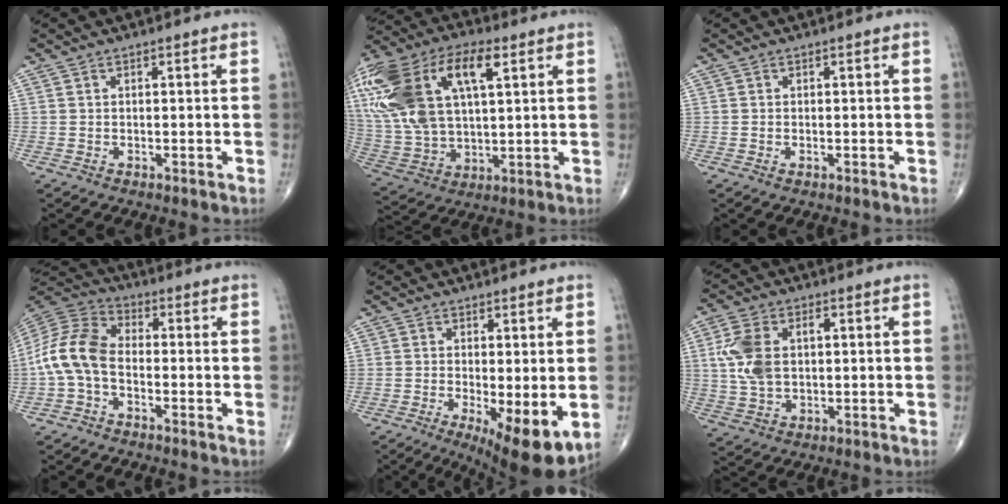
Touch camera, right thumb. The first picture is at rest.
{"total": 27.0, "force": [9.1, 13.9, 21.3], "torque": [-0.476, 0.023, 0.167]}
{"total": 0.0}
{"total": 10.8, "force": [-2.1, 6.7, 8.2], "torque": [-0.167, 0.034, -0.057]}
{"total": 11.0, "force": [-2.7, 3.4, 10.2], "torque": [-0.149, -0.026, -0.034]}
{"total": 9.7, "force": [1.3, 6.1, 7.4], "torque": [-0.156, 0.010, 0.029]}